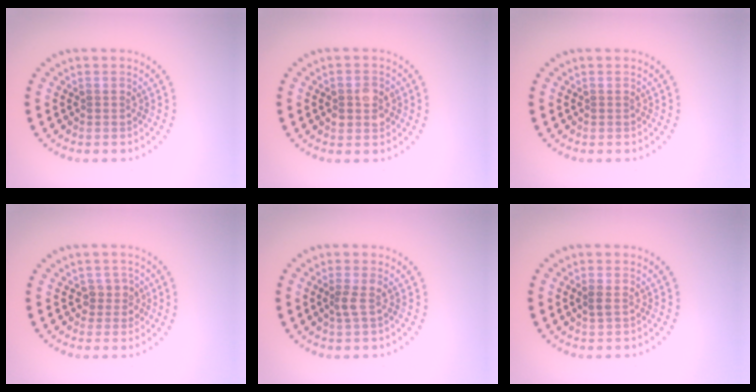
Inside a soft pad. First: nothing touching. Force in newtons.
{"total": 2.1, "press": 2.1, "slide": 0.2}
{"total": 0.0}
{"total": 1.8, "press": 1.5, "slide": 0.9}
{"total": 1.2, "press": 1.0, "slide": 0.7}
{"total": 0.9, "press": 0.9, "slide": 0.2}